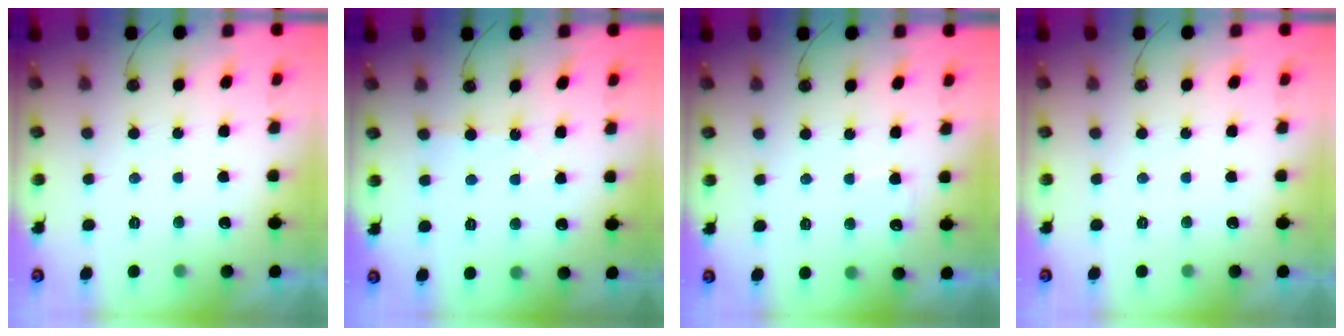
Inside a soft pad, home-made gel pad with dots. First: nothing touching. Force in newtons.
{"total": 2.3, "press": 2.2, "slide": 0.4}
{"total": 3.9, "press": 3.9, "slide": 0.5}
{"total": 0.0}